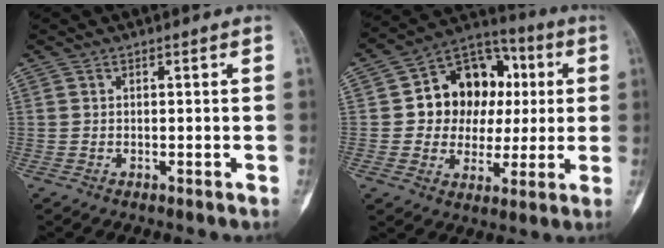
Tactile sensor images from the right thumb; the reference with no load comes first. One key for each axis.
{"total": 16.3, "fx": 2.3, "fy": 13.0, "fz": 9.5, "tx": -0.084, "ty": 0.021, "tz": 0.036}